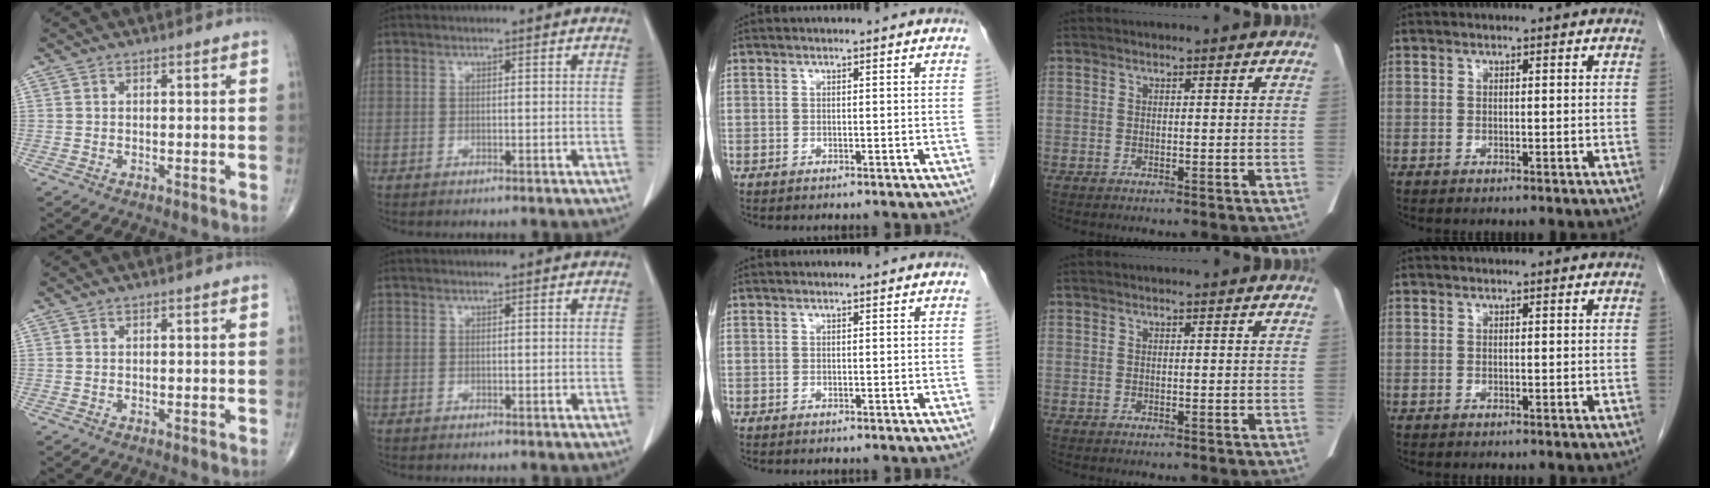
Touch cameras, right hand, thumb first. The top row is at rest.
{}